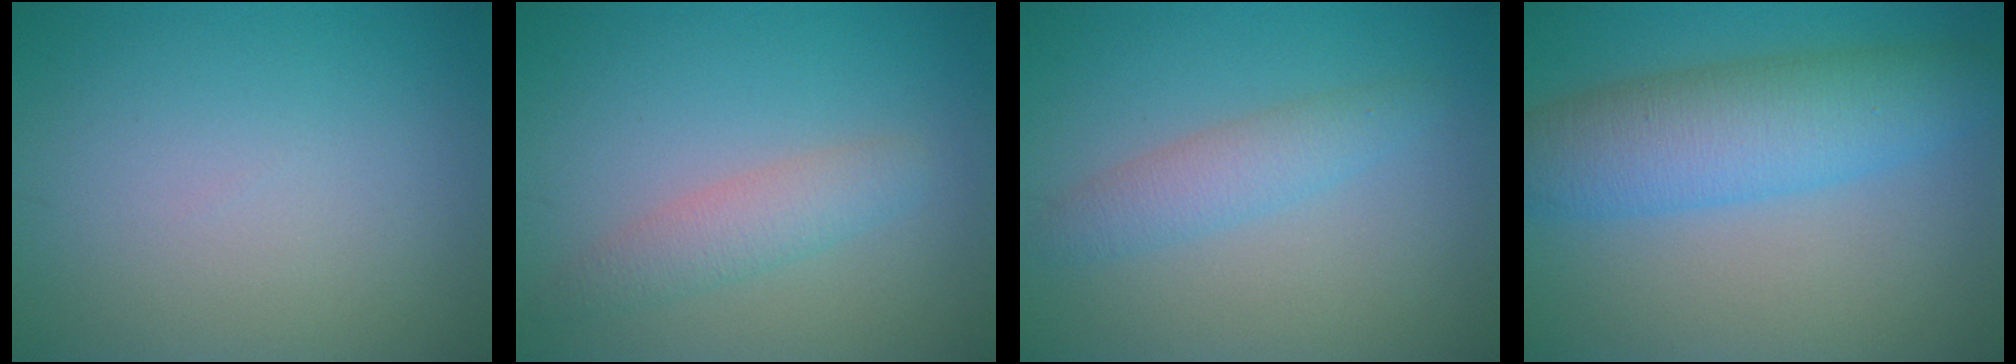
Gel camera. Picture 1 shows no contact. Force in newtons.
{"total": 2.6, "press": 2.6, "slide": 0.2}
{"total": 2.5, "press": 2.5, "slide": 0.1}
{"total": 7.2, "press": 7.2, "slide": 0.1}